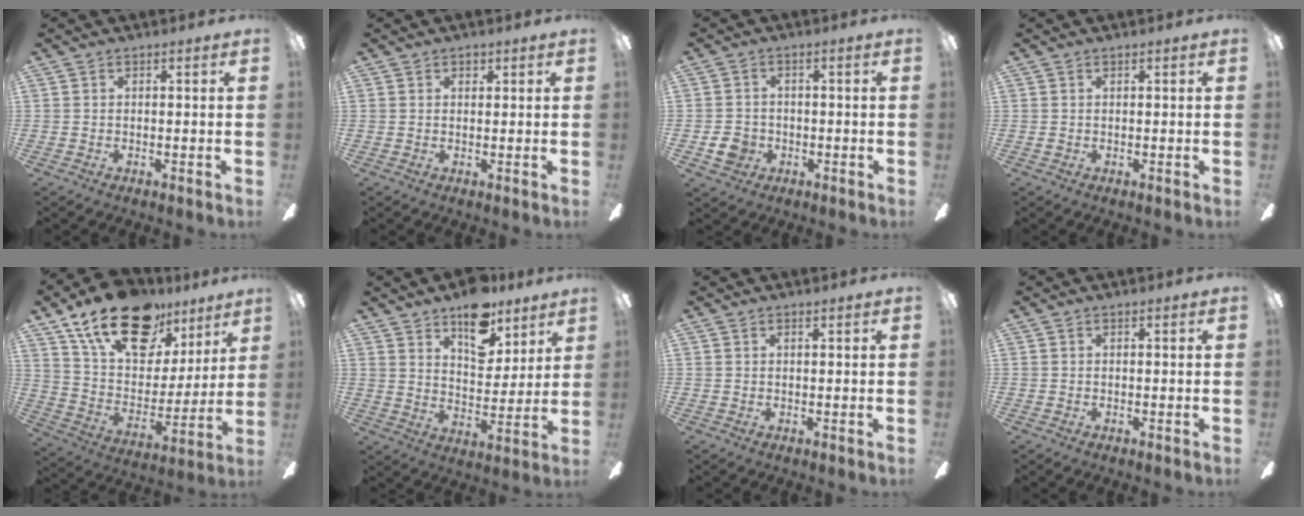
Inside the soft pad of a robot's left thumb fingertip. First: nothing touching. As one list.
[{"total": 1.3, "force": [0.8, 0.9, 0.5], "torque": [-0.001, -0.001, 0.013]}, {"total": 4.6, "force": [-1.5, 4.0, 1.7], "torque": [-0.035, 0.004, -0.028]}, {"total": 0.0}, {"total": 22.1, "force": [14.5, 11.6, 11.9], "torque": [-0.195, -0.078, 0.258]}, {"total": 13.3, "force": [9.6, 6.8, 6.2], "torque": [-0.081, -0.057, 0.173]}, {"total": 0.5, "force": [0.4, 0.1, 0.3], "torque": [0.001, -0.002, 0.005]}, {"total": 0.0}]